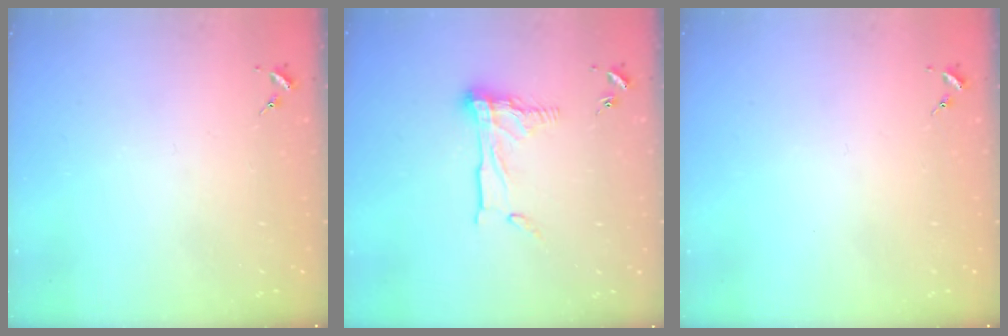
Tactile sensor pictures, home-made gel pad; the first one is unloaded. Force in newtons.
{"total": 13.5, "press": 13.5, "slide": 1.2}
{"total": 0.0}